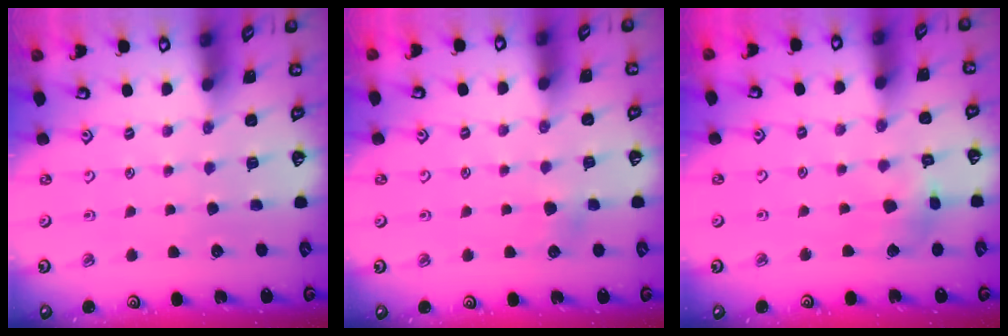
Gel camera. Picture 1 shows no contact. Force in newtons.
{"total": 3.8, "press": 3.7, "slide": 0.8}
{"total": 5.6, "press": 5.6, "slide": 0.5}